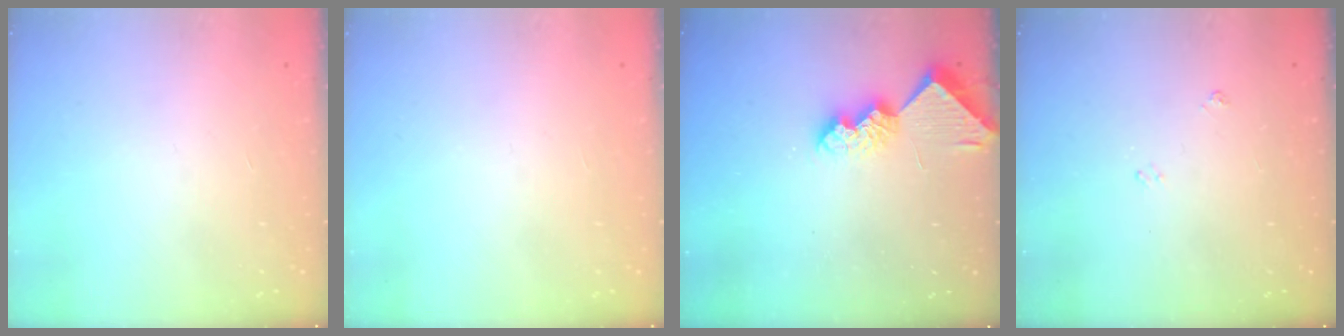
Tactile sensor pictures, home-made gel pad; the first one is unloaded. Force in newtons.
{"total": 0.0}
{"total": 8.3, "press": 8.3, "slide": 0.6}
{"total": 3.5, "press": 3.4, "slide": 0.5}